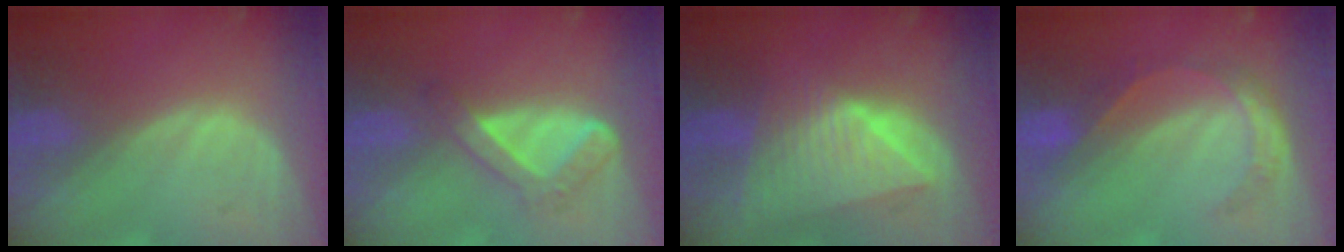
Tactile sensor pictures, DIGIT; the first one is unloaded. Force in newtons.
{"total": 5.5, "press": 4.7, "slide": 2.9}
{"total": 9.1, "press": 8.2, "slide": 4.1}
{"total": 5.7, "press": 4.8, "slide": 3.0}